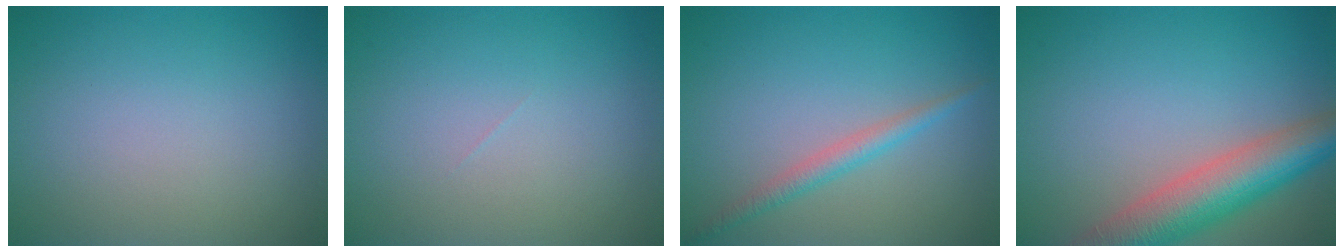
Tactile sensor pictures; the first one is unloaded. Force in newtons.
{"total": 0.0}
{"total": 2.0, "press": 2.0, "slide": 0.1}
{"total": 7.6, "press": 7.6, "slide": 0.3}